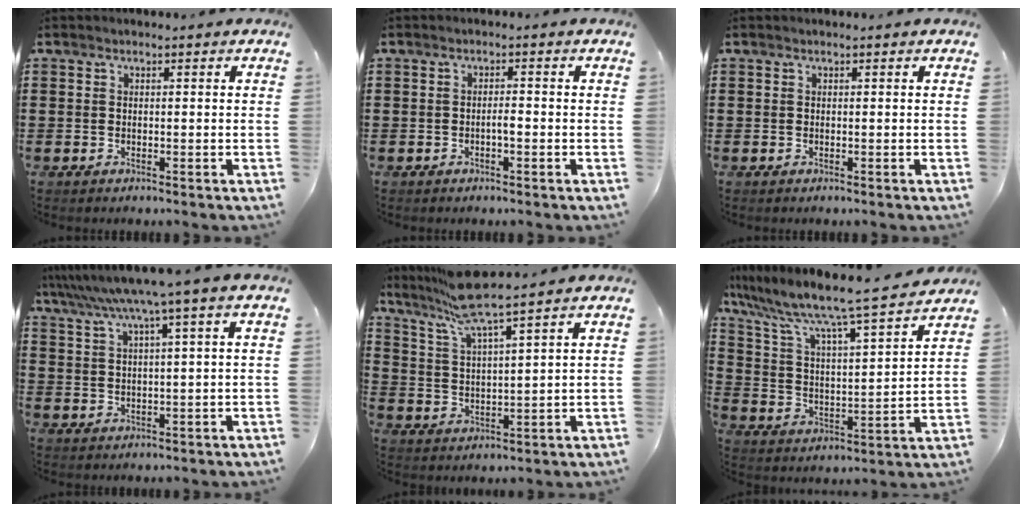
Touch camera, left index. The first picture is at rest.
{"total": 1.5, "force": [-0.6, 0.2, 1.4], "torque": [-0.026, -0.001, -0.011]}
{"total": 0.0}
{"total": 5.6, "force": [3.4, -0.8, 4.4], "torque": [-0.097, -0.020, 0.053]}
{"total": 7.7, "force": [6.4, -0.4, 4.2], "torque": [-0.104, -0.026, 0.112]}
{"total": 8.6, "force": [7.5, 0.1, 4.1], "torque": [-0.115, -0.061, 0.118]}